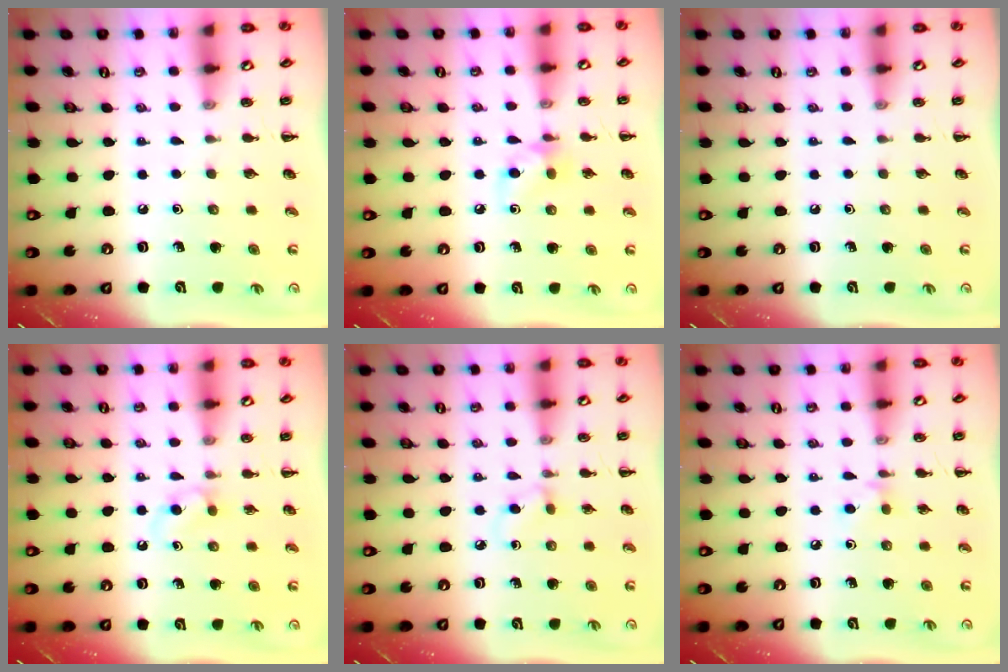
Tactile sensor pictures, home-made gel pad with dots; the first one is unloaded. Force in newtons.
{"total": 7.0, "press": 6.8, "slide": 1.7}
{"total": 0.0}
{"total": 3.7, "press": 3.4, "slide": 1.6}
{"total": 4.0, "press": 3.8, "slide": 1.3}
{"total": 3.7, "press": 3.4, "slide": 1.5}